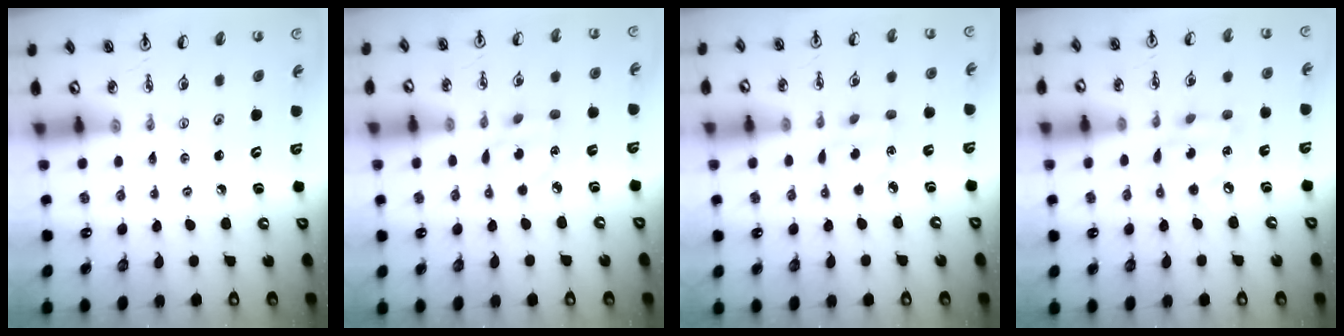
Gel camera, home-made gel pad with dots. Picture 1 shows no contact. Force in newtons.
{"total": 5.6, "press": 5.6, "slide": 0.4}
{"total": 2.9, "press": 2.9, "slide": 0.0}
{"total": 8.8, "press": 8.8, "slide": 0.5}